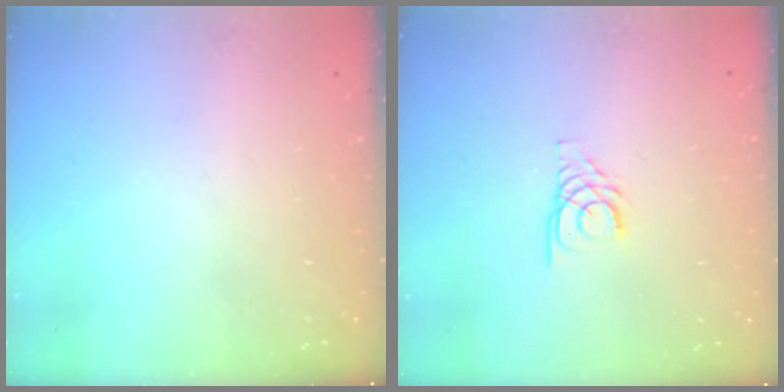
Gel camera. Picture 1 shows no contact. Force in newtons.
{"total": 3.3, "press": 3.3, "slide": 0.3}